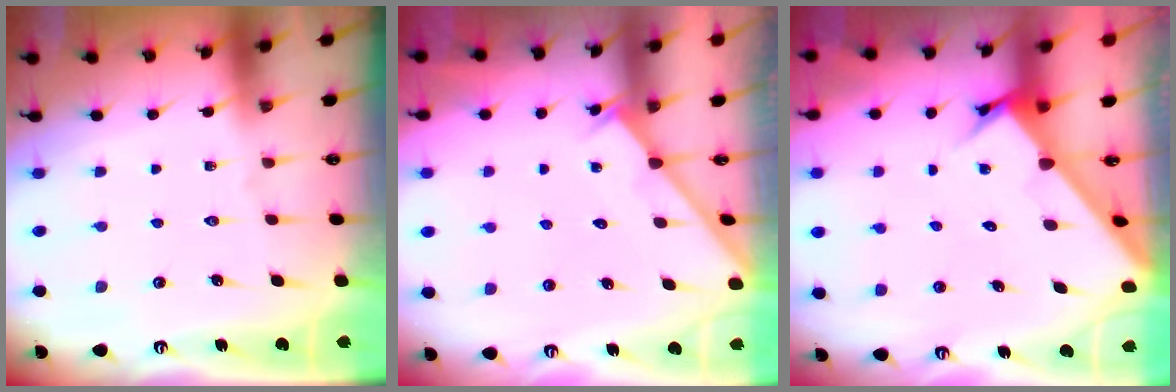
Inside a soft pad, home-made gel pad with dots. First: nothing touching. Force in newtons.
{"total": 2.1, "press": 2.1, "slide": 0.2}
{"total": 2.9, "press": 2.9, "slide": 0.2}